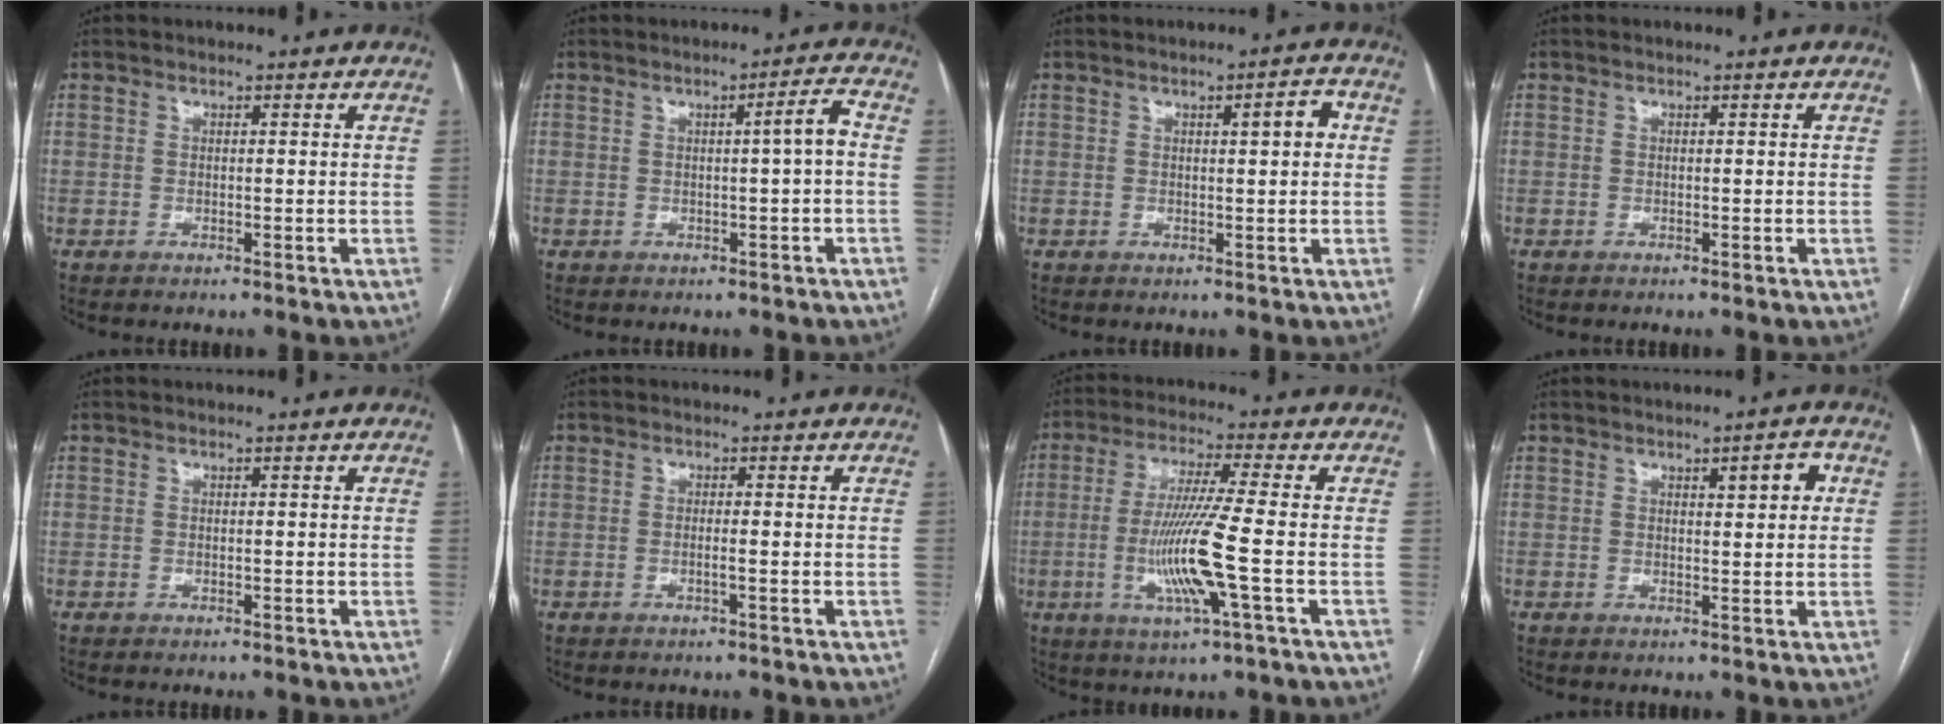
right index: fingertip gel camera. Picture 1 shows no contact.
{"total": 3.0, "force": [-0.1, -0.3, 3.0], "torque": [-0.041, 0.005, 0.001]}
{"total": 3.0, "force": [0.7, 0.6, 2.8], "torque": [-0.037, 0.009, 0.008]}
{"total": 0.0}
{"total": 0.0}
{"total": 0.9, "force": [-0.3, -0.2, 0.8], "torque": [-0.013, 0.001, -0.004]}
{"total": 10.9, "force": [-2.4, -0.8, 10.6], "torque": [-0.214, -0.014, -0.047]}
{"total": 3.3, "force": [1.2, 0.9, 2.9], "torque": [-0.038, 0.003, 0.017]}